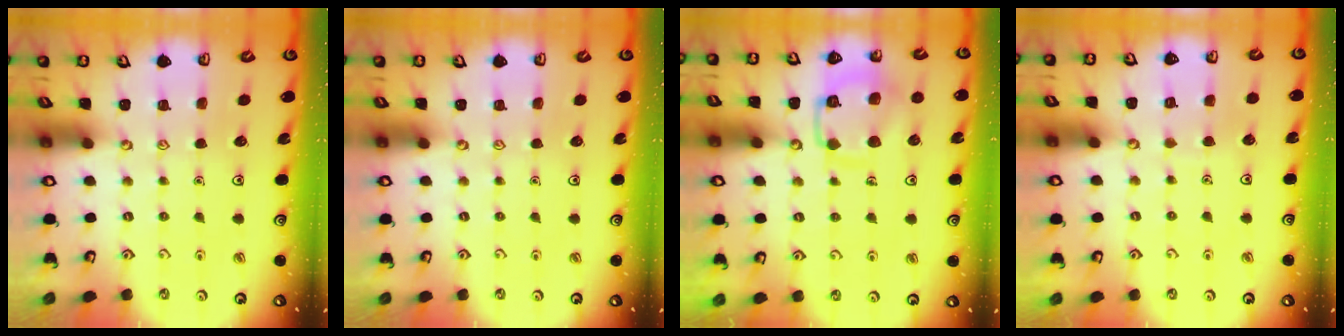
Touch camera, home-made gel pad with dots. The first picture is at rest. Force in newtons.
{"total": 0.0}
{"total": 12.2, "press": 12.2, "slide": 0.9}
{"total": 2.5, "press": 2.5, "slide": 0.3}